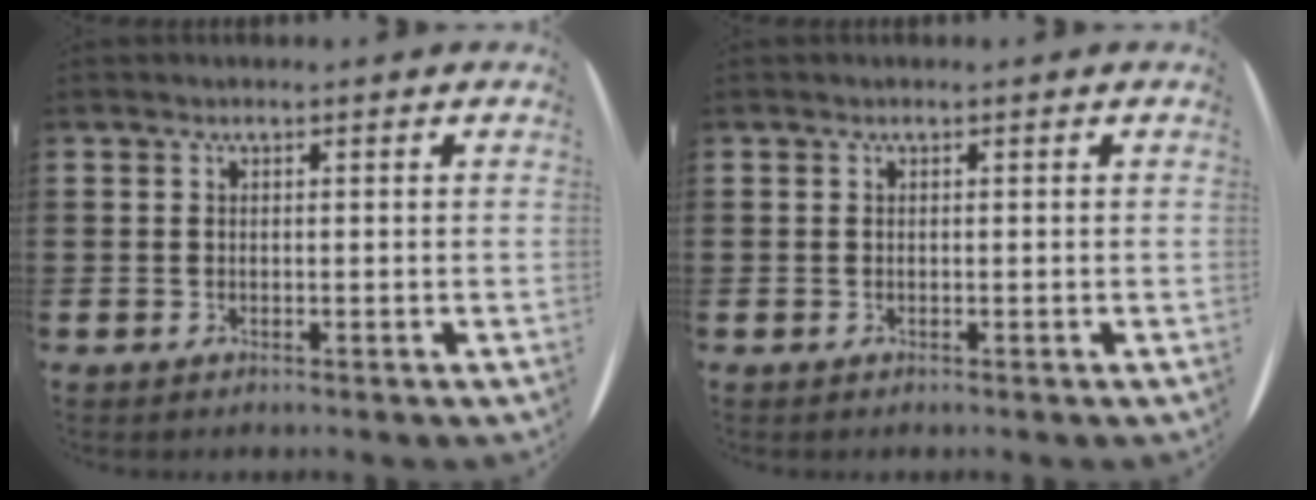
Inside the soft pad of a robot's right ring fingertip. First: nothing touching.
{"total": 0.0}